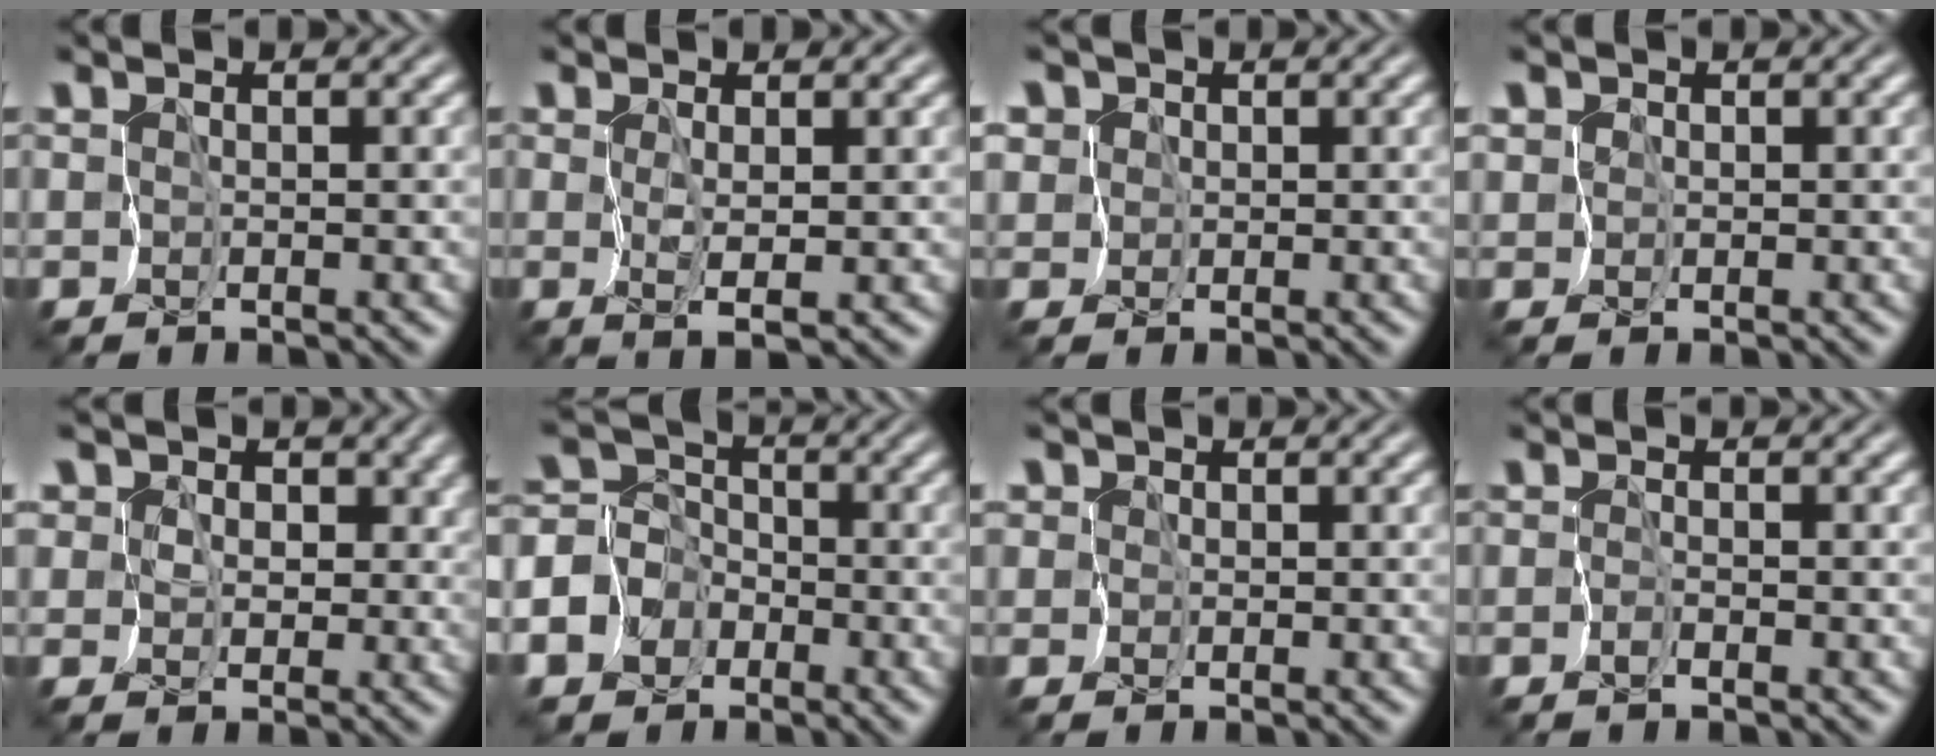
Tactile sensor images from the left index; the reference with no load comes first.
{"total": 1.2, "force": [0.3, 0.2, 1.2], "torque": [-0.024, -0.005, 0.009]}
{"total": 3.4, "force": [1.6, 2.9, 0.9], "torque": [-0.027, 0.012, 0.018]}
{"total": 0.9, "force": [0.4, 0.9, -0.1], "torque": [0.005, -0.001, 0.007]}
{"total": 7.6, "force": [2.8, 6.2, 3.3], "torque": [-0.060, 0.016, 0.023]}
{"total": 8.6, "force": [-3.9, 7.5, 1.4], "torque": [-0.047, 0.001, -0.094]}
{"total": 2.3, "force": [0.9, 2.0, 0.7], "torque": [-0.003, 0.015, 0.002]}
{"total": 0.6, "force": [-0.6, 0.1, 0.0], "torque": [0.001, -0.003, -0.014]}